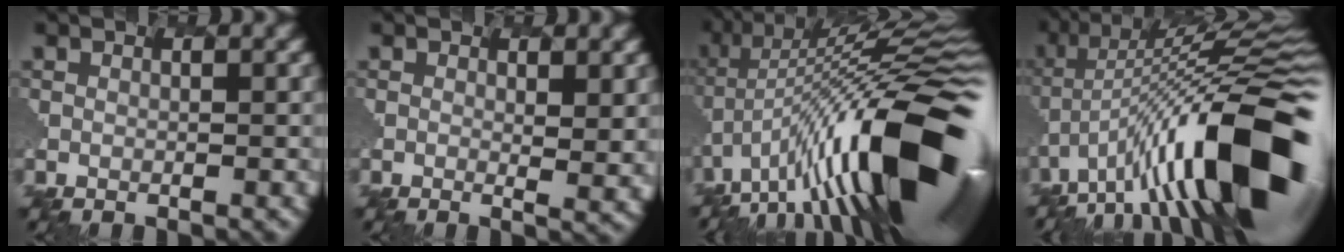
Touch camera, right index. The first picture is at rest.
{"total": 1.7, "force": [0.5, 0.2, 1.6], "torque": [-0.026, -0.002, 0.003]}
{"total": 17.0, "force": [-4.6, 5.8, 15.3], "torque": [-0.231, 0.035, -0.095]}
{"total": 14.2, "force": [-5.4, 4.1, 12.5], "torque": [-0.198, 0.032, -0.098]}